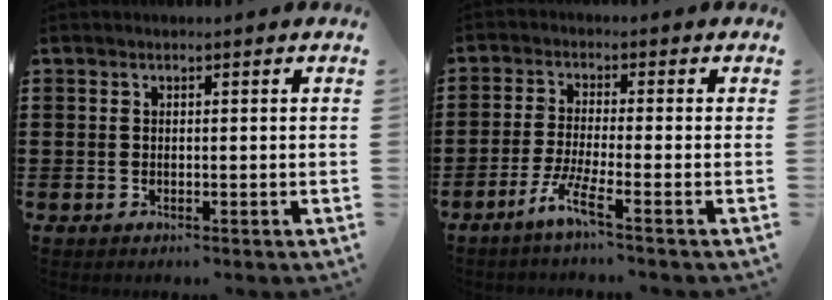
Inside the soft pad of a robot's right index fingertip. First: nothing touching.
{"total": 4.9, "force": [-3.2, -0.2, 3.7], "torque": [-0.091, -0.016, -0.067]}